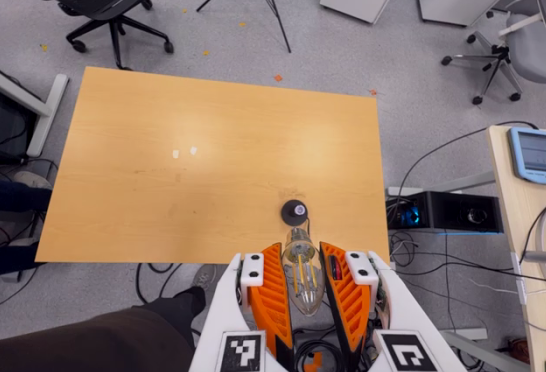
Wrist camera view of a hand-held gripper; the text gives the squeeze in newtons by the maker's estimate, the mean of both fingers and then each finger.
{"total": 13.4, "left": 14.0, "right": 12.9}